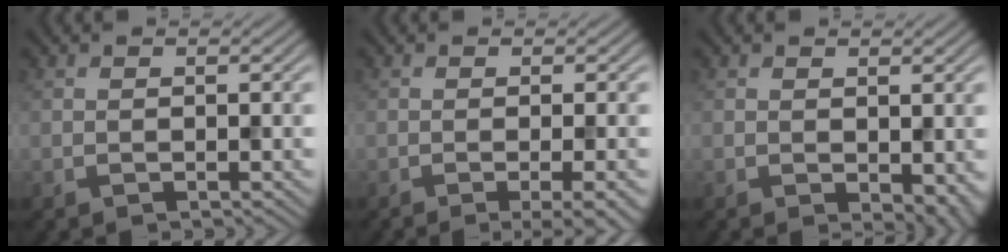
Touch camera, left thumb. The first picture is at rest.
{"total": 4.8, "force": [-1.8, 1.0, 4.4], "torque": [-0.056, 0.002, -0.029]}
{"total": 3.4, "force": [-0.8, 1.9, 2.7], "torque": [-0.034, -0.013, -0.005]}